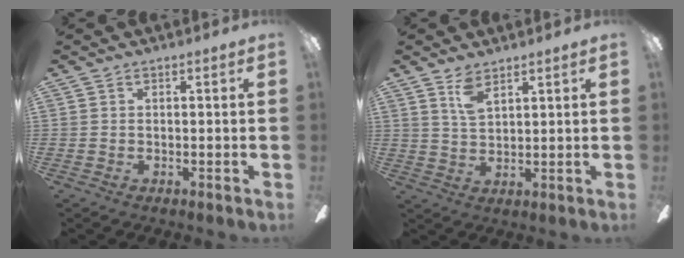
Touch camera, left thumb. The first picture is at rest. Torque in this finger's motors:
{"motor_torque": [0.03, 0.30, -0.17, -0.30, 0.00]}